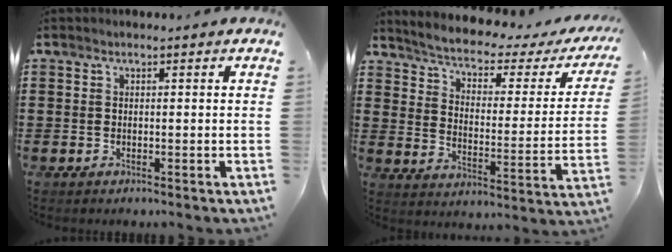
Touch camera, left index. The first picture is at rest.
{"total": 3.0, "force": [2.3, 0.6, 1.8], "torque": [-0.053, -0.027, 0.028]}